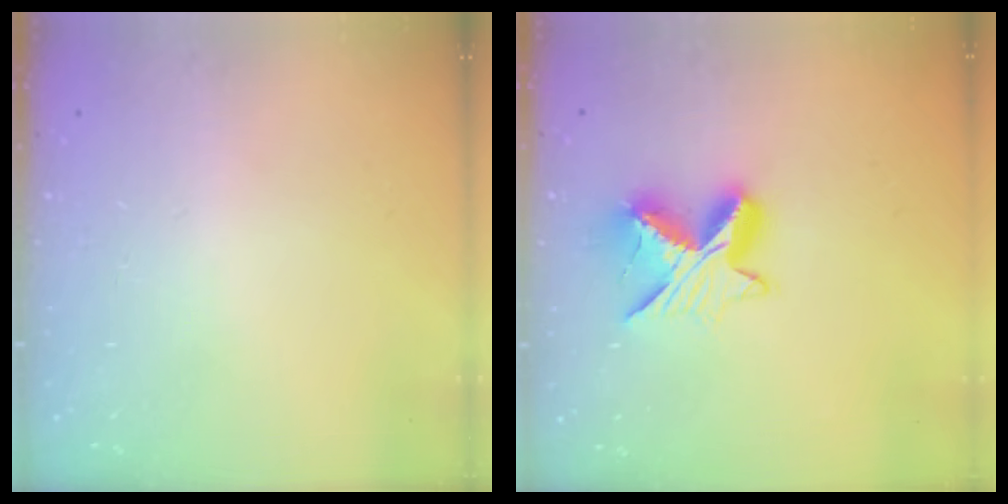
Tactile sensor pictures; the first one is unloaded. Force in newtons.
{"total": 10.3, "press": 10.3, "slide": 0.7}